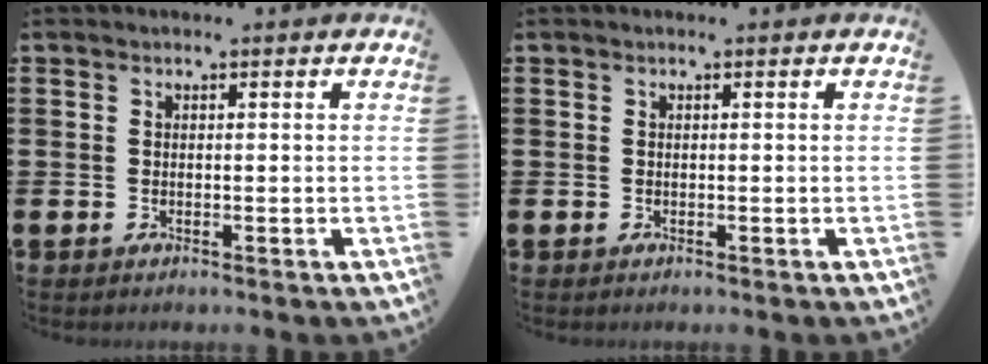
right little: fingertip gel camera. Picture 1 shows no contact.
{"total": 0.0}